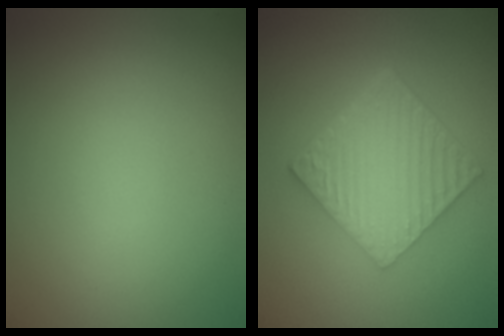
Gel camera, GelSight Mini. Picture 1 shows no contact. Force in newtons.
{"total": 6.7, "press": 4.7, "slide": 4.8}